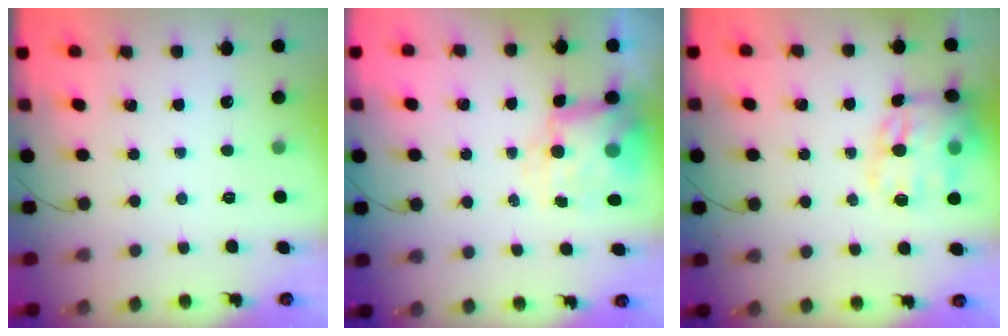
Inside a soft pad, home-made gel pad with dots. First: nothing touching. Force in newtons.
{"total": 7.6, "press": 7.5, "slide": 1.2}
{"total": 16.2, "press": 15.8, "slide": 3.3}